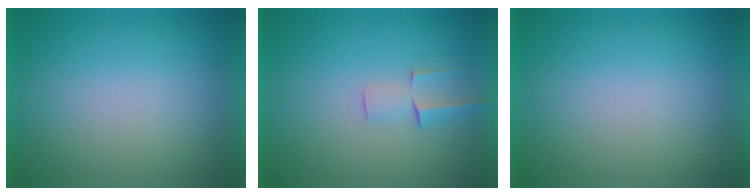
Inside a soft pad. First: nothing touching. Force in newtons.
{"total": 2.1}
{"total": 1.0}